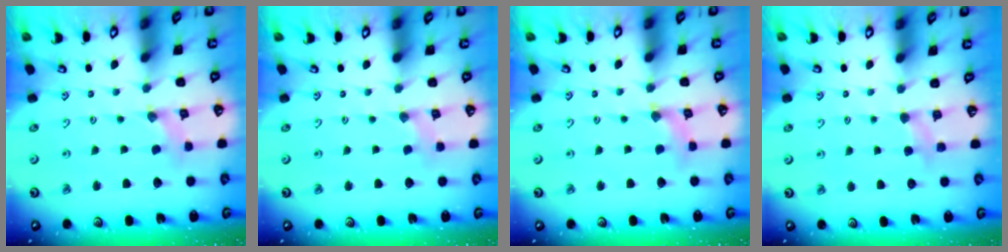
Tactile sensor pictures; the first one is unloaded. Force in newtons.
{"total": 0.0}
{"total": 1.7, "press": 1.7, "slide": 0.2}
{"total": 4.0, "press": 4.0, "slide": 0.6}